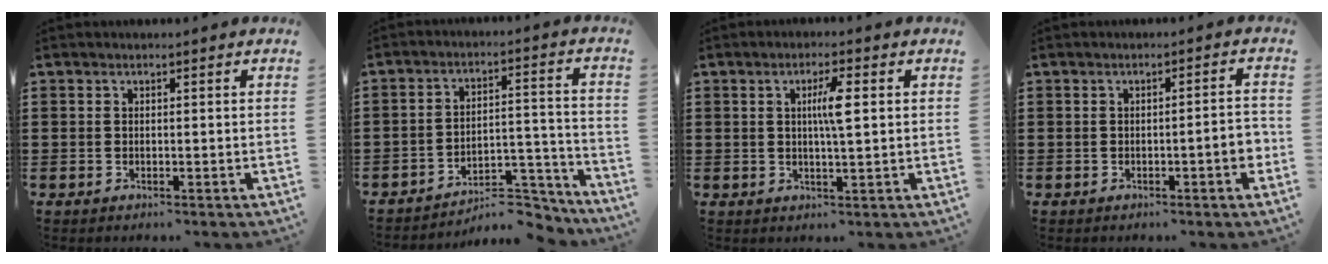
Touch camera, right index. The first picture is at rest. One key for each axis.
{"total": 6.7, "fx": -6.2, "fy": 1.4, "fz": 2.1, "tx": -0.029, "ty": 0.016, "tz": -0.119}
{"total": 4.4, "fx": 0.9, "fy": 0.6, "fz": 4.3, "tx": -0.083, "ty": 0.004, "tz": 0.010}
{"total": 3.4, "fx": -1.0, "fy": 0.2, "fz": 3.2, "tx": -0.052, "ty": -0.001, "tz": -0.019}